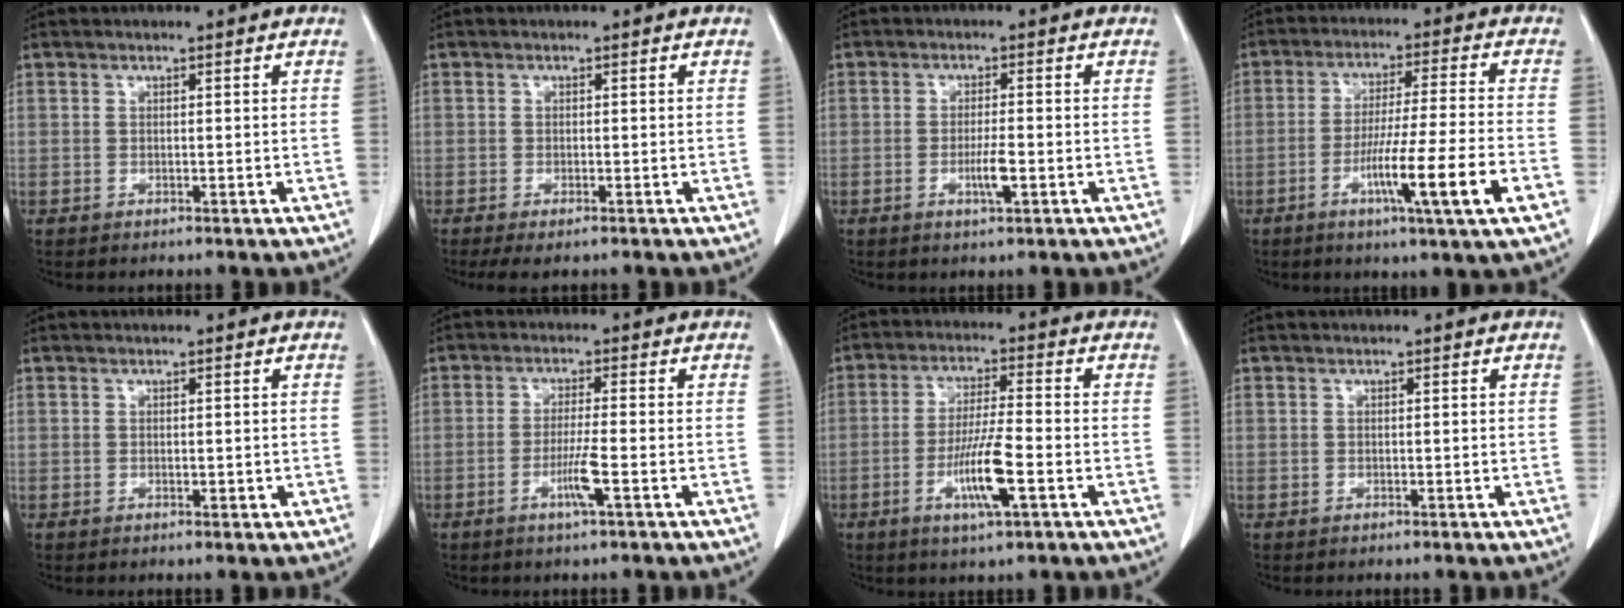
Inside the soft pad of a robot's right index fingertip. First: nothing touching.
{"total": 3.0, "force": [-2.2, 0.7, 1.9], "torque": [-0.031, -0.009, -0.033]}
{"total": 3.4, "force": [-1.1, 0.3, 3.2], "torque": [-0.059, -0.003, -0.019]}
{"total": 12.7, "force": [-5.0, -1.0, 11.7], "torque": [-0.204, -0.018, -0.085]}
{"total": 1.0, "force": [-0.2, 0.4, 0.9], "torque": [-0.010, -0.001, 0.000]}
{"total": 4.5, "force": [-1.9, -0.4, 4.1], "torque": [-0.078, -0.009, -0.037]}
{"total": 8.6, "force": [-3.2, 0.5, 8.0], "torque": [-0.151, -0.009, -0.058]}
{"total": 0.0}